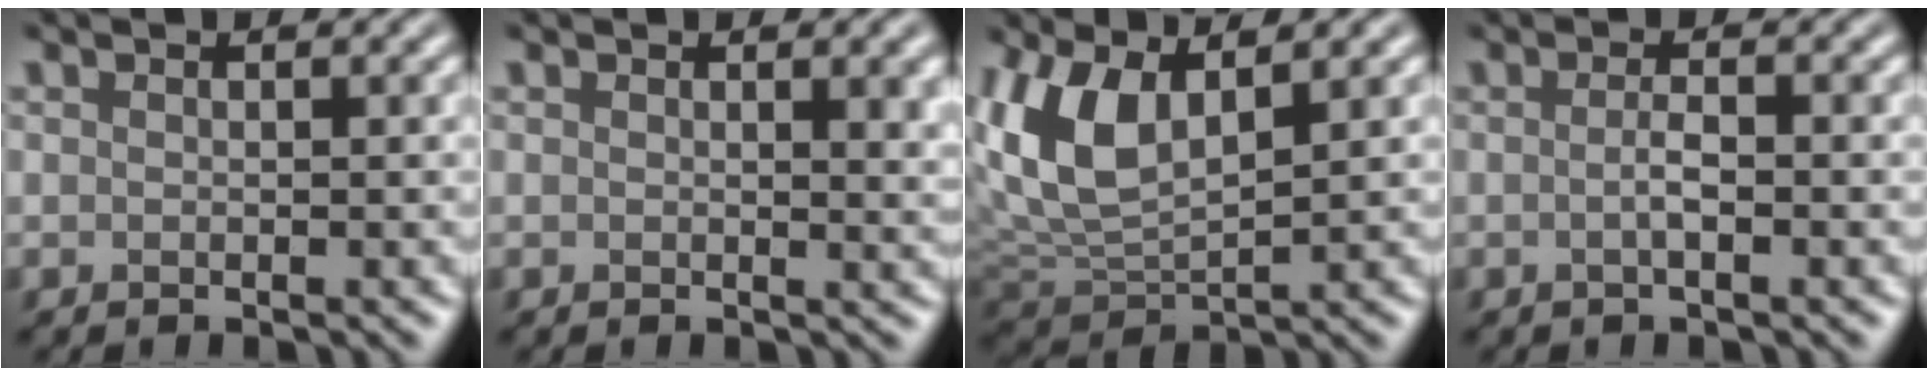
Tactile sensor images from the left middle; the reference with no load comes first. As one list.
[{"total": 2.3, "force": [0.5, 0.6, 2.1], "torque": [-0.018, 0.005, 0.008]}, {"total": 6.1, "force": [2.6, 2.8, 4.7], "torque": [-0.116, 0.001, 0.060]}, {"total": 1.4, "force": [-0.2, 0.3, 1.4], "torque": [-0.024, 0.004, -0.002]}]